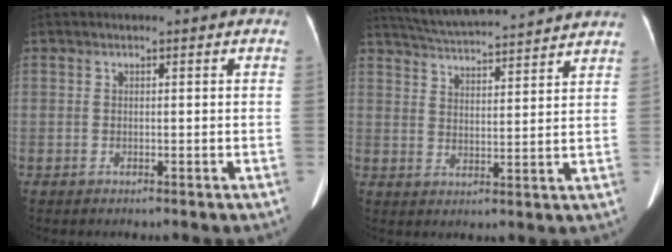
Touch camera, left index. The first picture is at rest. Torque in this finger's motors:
{"motor_torque": [0.03, -0.73, 0.00, 0.00]}